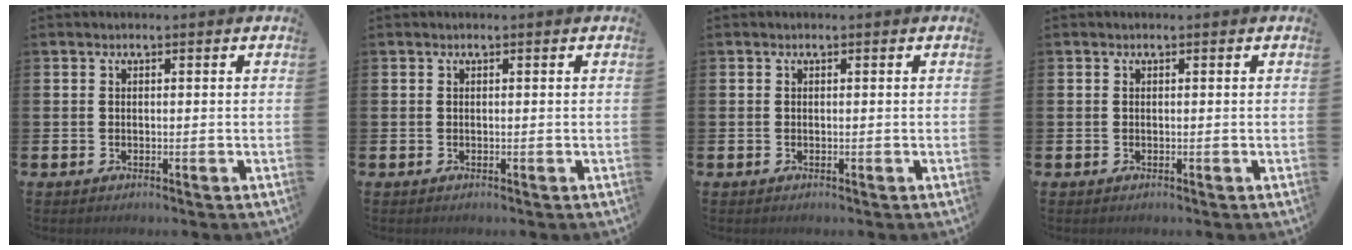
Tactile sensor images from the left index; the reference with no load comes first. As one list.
[{"total": 0.0}, {"total": 0.0}, {"total": 0.0}]